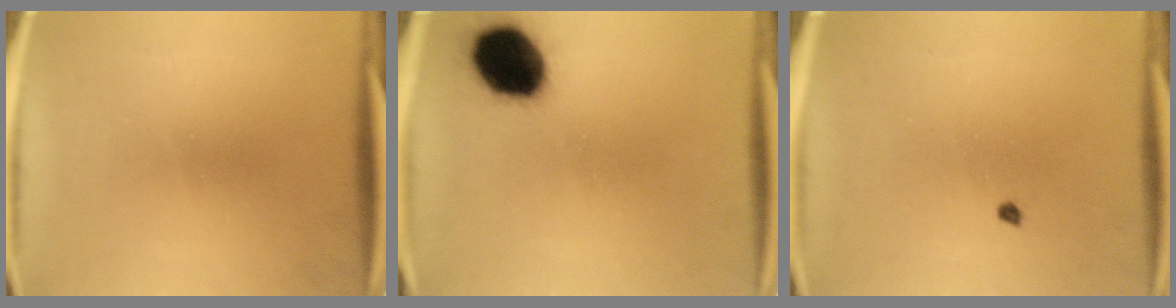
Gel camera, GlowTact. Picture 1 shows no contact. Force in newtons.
{"total": 15.8}
{"total": 0.6}